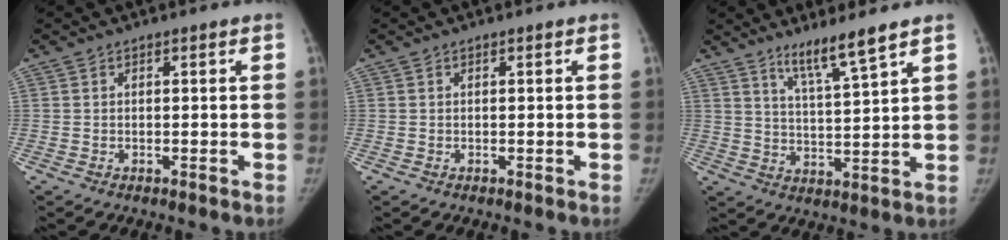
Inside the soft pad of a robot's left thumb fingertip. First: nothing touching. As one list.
[{"total": 0.0}, {"total": 7.5, "force": [5.7, -0.2, 5.0], "torque": [-0.087, -0.046, 0.107]}]